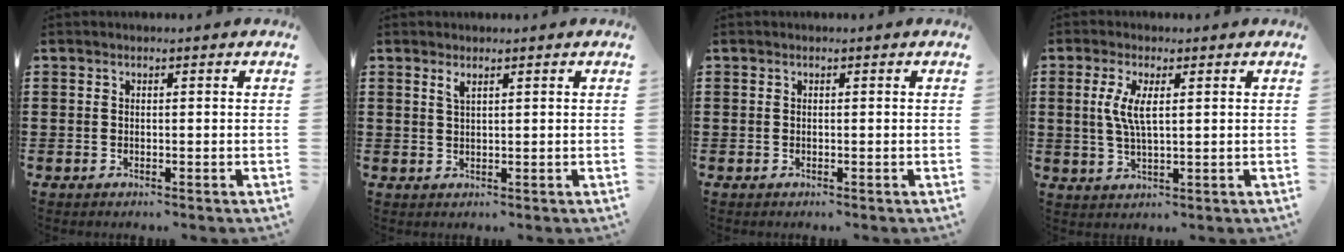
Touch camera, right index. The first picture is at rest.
{"total": 1.4, "force": [0.9, 0.3, 1.0], "torque": [-0.022, 0.002, 0.016]}
{"total": 0.0}
{"total": 4.8, "force": [1.1, 1.4, 4.4], "torque": [-0.098, 0.001, 0.015]}